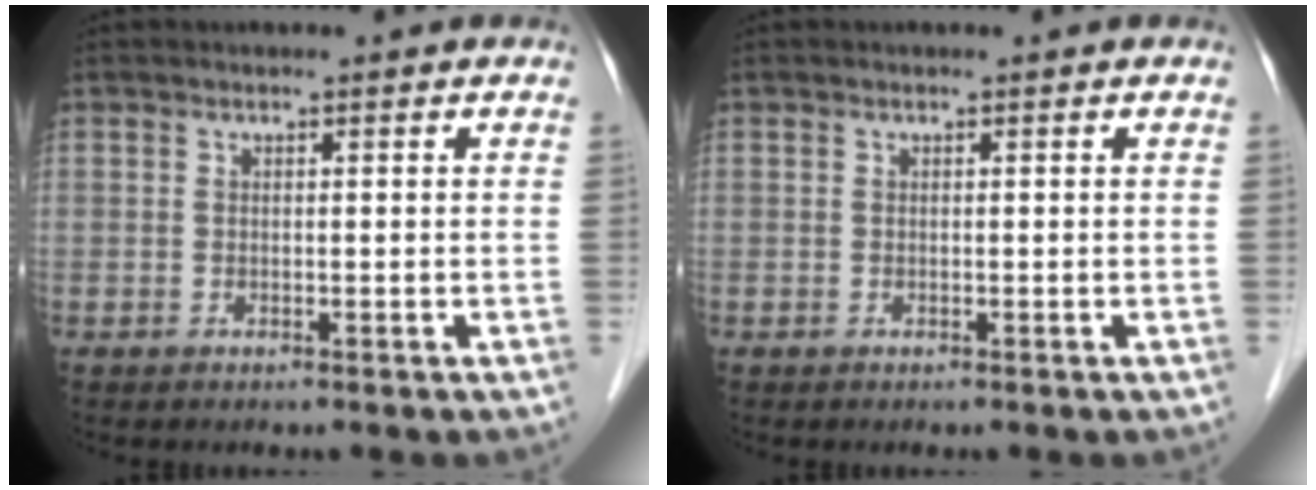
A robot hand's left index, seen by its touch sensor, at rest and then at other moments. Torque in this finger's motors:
{"motor_torque": [-0.02, 0.01, 0.00, 0.00]}